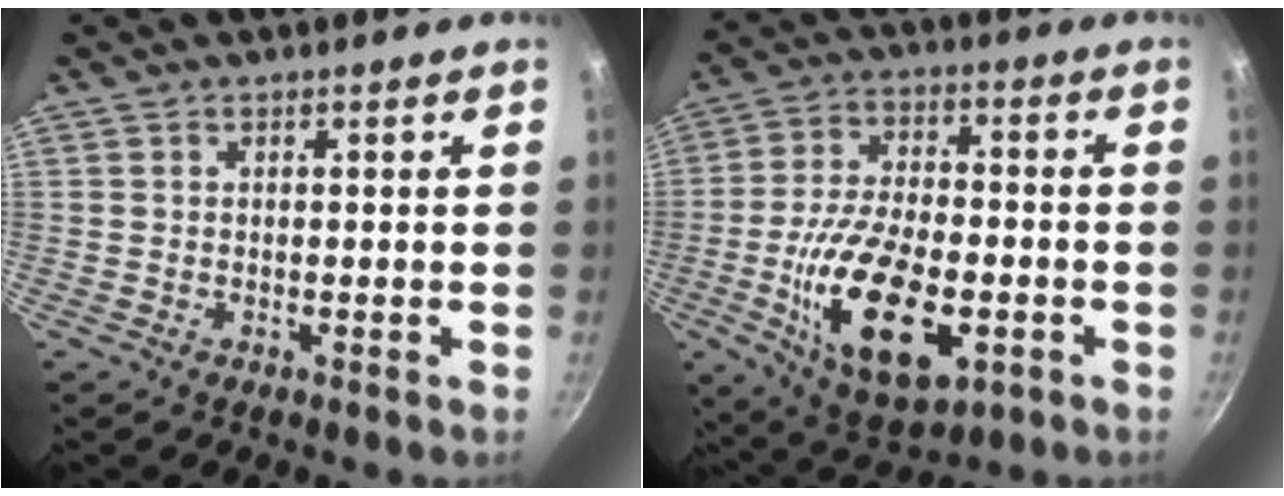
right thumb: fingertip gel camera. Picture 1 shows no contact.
{"total": 19.7, "force": [-5.5, 10.0, 16.0], "torque": [-0.276, 0.013, -0.090]}